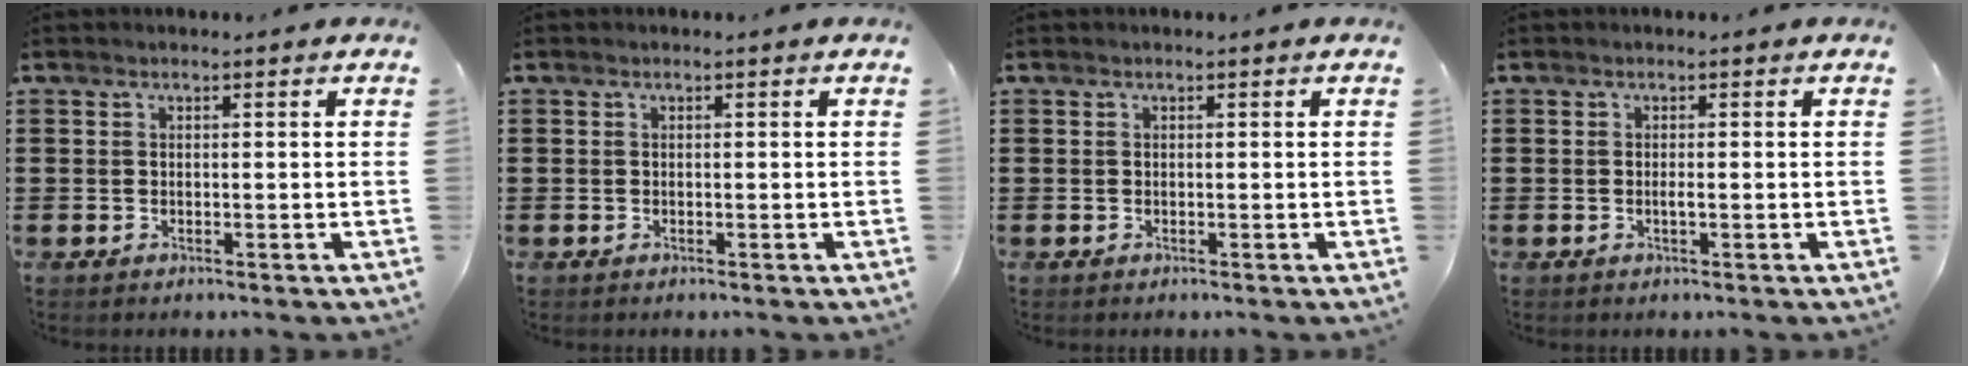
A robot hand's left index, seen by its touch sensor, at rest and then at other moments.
{"total": 0.0}
{"total": 0.0}
{"total": 0.8, "force": [-0.1, 0.0, 0.8], "torque": [-0.015, -0.004, -0.001]}